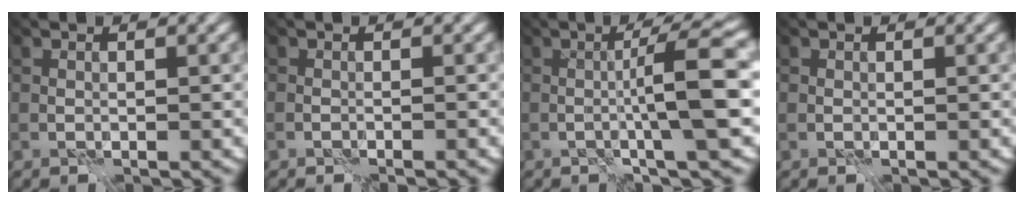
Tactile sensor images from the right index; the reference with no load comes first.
{"total": 0.6, "force": [-0.5, 0.2, 0.2], "torque": [0.003, 0.000, -0.008]}
{"total": 5.7, "force": [-0.4, 0.0, 5.7], "torque": [-0.087, 0.011, -0.009]}
{"total": 0.0}